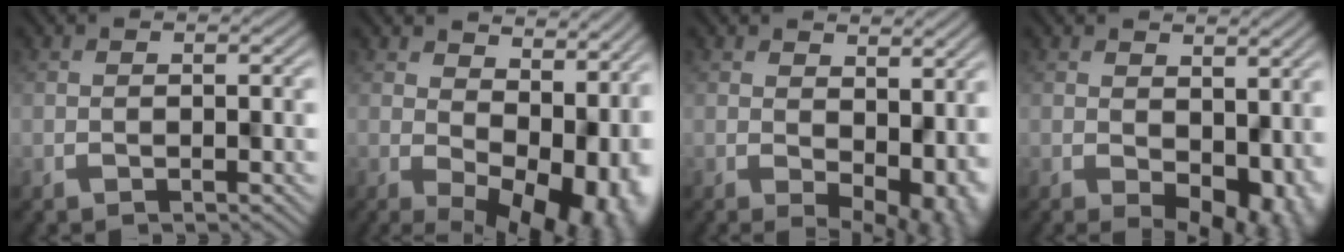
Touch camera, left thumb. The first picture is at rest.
{"total": 13.9, "force": [0.6, 8.7, 10.8], "torque": [-0.125, -0.040, 0.053]}
{"total": 6.9, "force": [-0.4, 4.3, 5.5], "torque": [-0.062, -0.025, 0.014]}
{"total": 6.6, "force": [-1.0, 4.2, 5.0], "torque": [-0.060, -0.028, -0.002]}